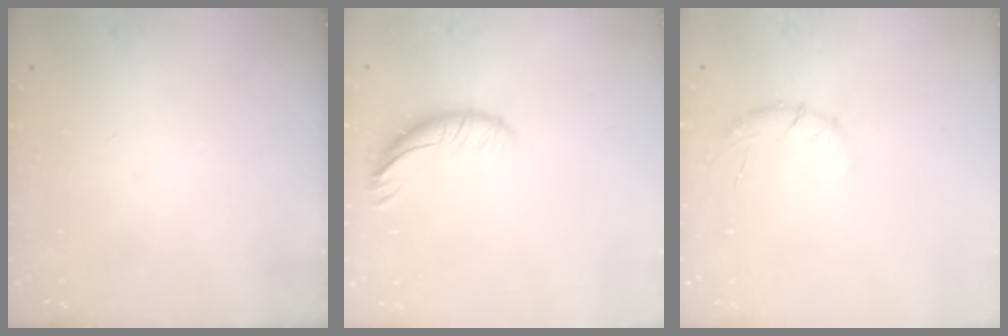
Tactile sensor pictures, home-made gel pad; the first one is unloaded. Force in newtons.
{"total": 8.7, "press": 8.6, "slide": 0.6}
{"total": 7.1, "press": 6.8, "slide": 2.0}